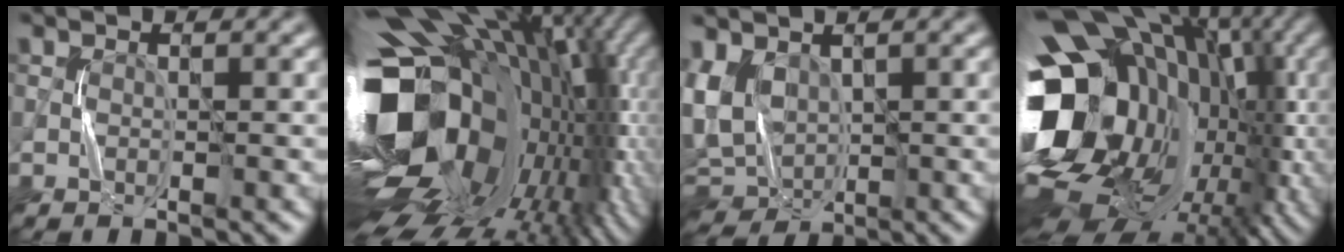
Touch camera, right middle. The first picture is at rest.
{"total": 17.8, "force": [0.4, 10.4, 14.4], "torque": [-0.263, -0.028, 0.029]}
{"total": 4.1, "force": [0.0, 2.3, 3.5], "torque": [-0.084, -0.011, 0.002]}
{"total": 18.1, "force": [-0.6, 12.3, 13.2], "torque": [-0.258, -0.036, 0.010]}